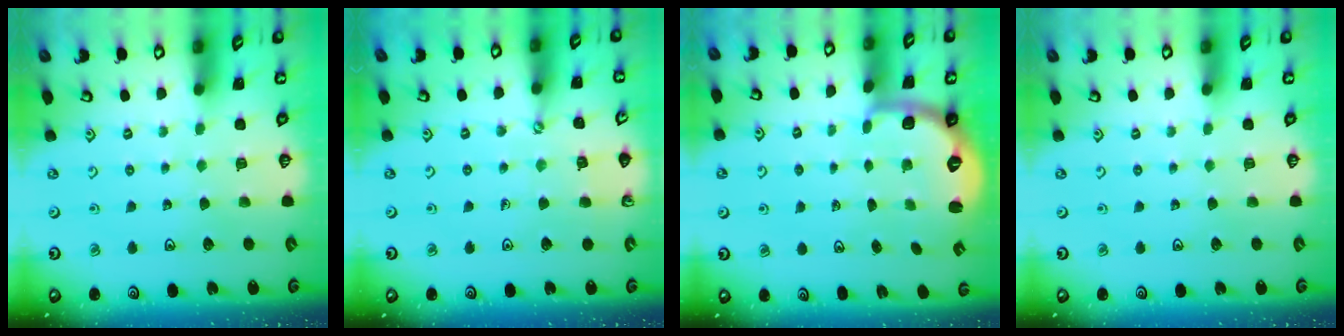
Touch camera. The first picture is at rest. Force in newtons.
{"total": 2.3, "press": 2.2, "slide": 0.3}
{"total": 2.7, "press": 1.6, "slide": 2.2}
{"total": 0.0}